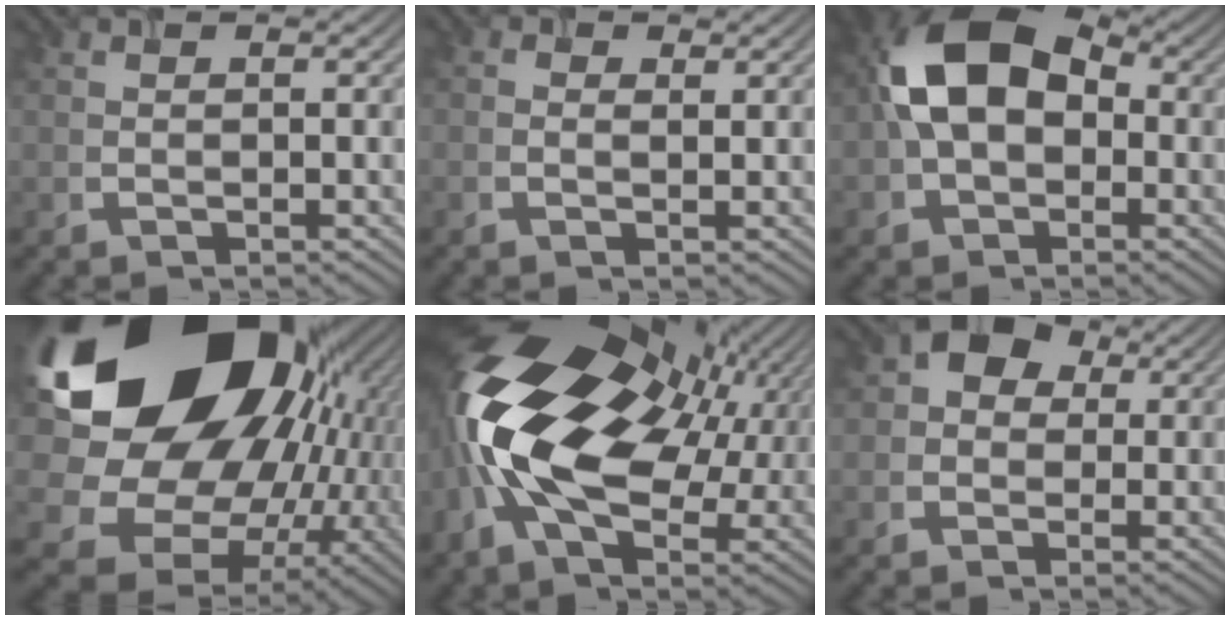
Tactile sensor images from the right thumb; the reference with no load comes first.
{"total": 0.7, "force": [0.2, 0.5, 0.4], "torque": [-0.004, -0.009, 0.002]}
{"total": 12.3, "force": [0.2, 8.6, 8.9], "torque": [-0.183, 0.010, -0.006]}
{"total": 23.0, "force": [4.6, 17.4, 14.2], "torque": [-0.275, -0.052, 0.098]}
{"total": 20.1, "force": [2.1, 11.9, 16.1], "torque": [-0.339, -0.034, 0.049]}
{"total": 5.4, "force": [1.5, 4.5, 2.7], "torque": [-0.044, 0.005, 0.000]}